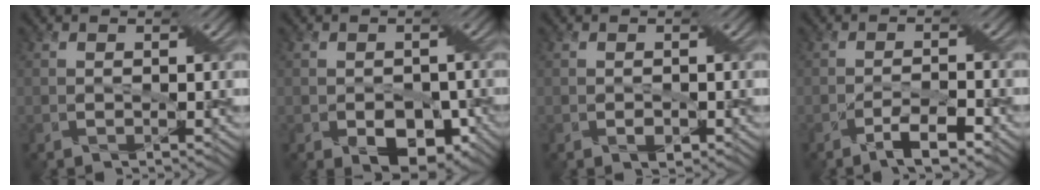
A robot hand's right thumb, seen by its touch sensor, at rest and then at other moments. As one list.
[{"total": 6.2, "force": [-2.7, 4.0, 3.9], "torque": [-0.060, -0.014, -0.040]}, {"total": 1.3, "force": [-0.5, 0.9, 0.8], "torque": [-0.017, -0.005, -0.008]}, {"total": 3.6, "force": [-2.5, 0.5, 2.5], "torque": [-0.048, 0.009, -0.046]}]